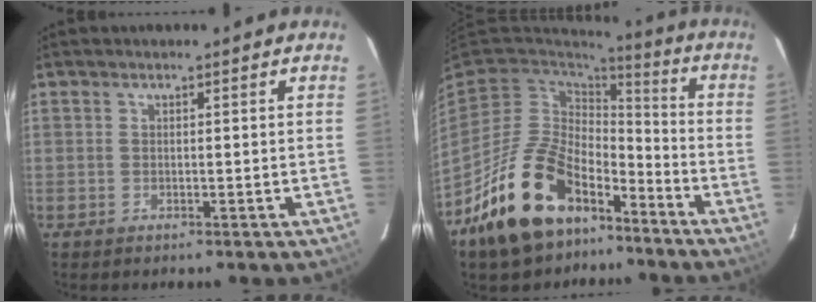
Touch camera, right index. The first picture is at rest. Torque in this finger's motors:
{"motor_torque": [0.65, -0.69, 0.98, 0.19]}